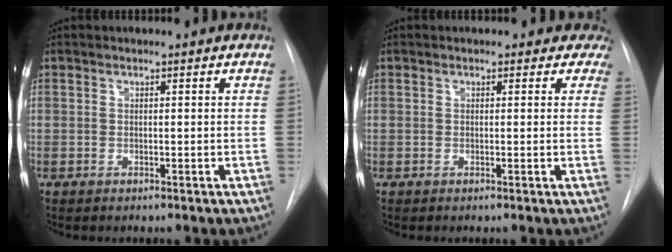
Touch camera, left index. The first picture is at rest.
{"total": 3.6, "force": [2.8, 2.3, 0.0], "torque": [0.028, -0.008, 0.007]}